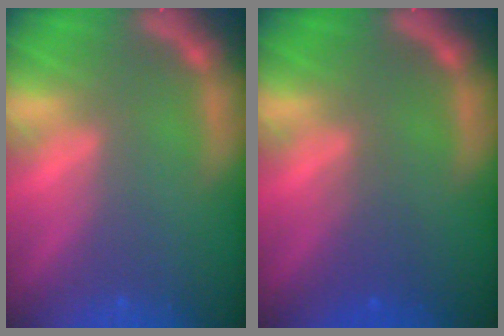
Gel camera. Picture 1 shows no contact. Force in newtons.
{"total": 1.9}